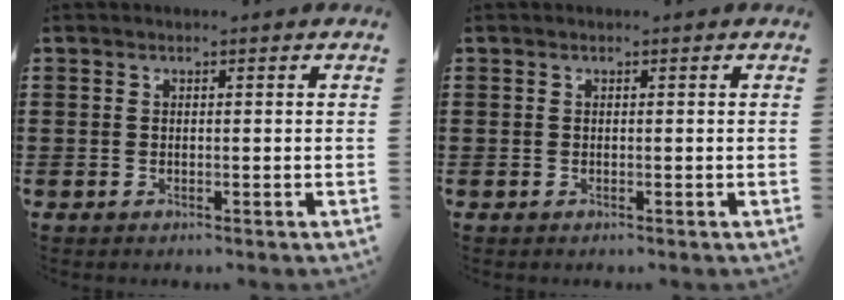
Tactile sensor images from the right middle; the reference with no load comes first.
{"total": 0.0}